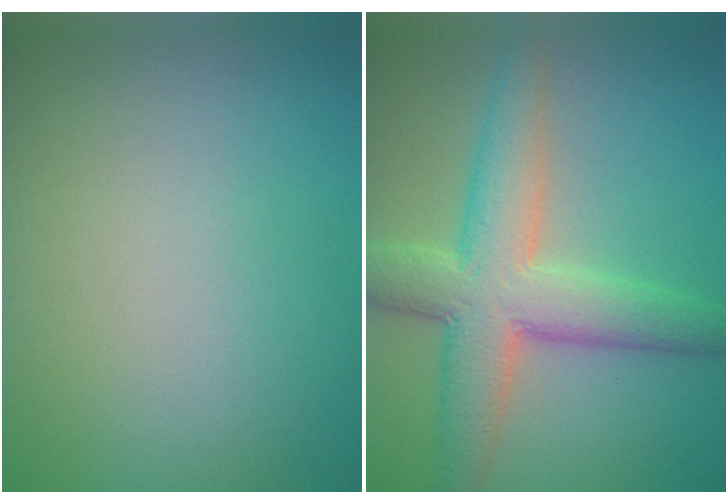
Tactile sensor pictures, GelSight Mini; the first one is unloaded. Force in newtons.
{"total": 7.7, "press": 7.7, "slide": 0.2}